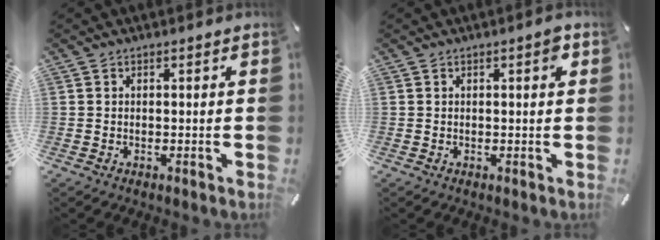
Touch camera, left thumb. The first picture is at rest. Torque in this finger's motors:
{"motor_torque": [0.28, 0.57, -0.02, -0.35, 0.08]}